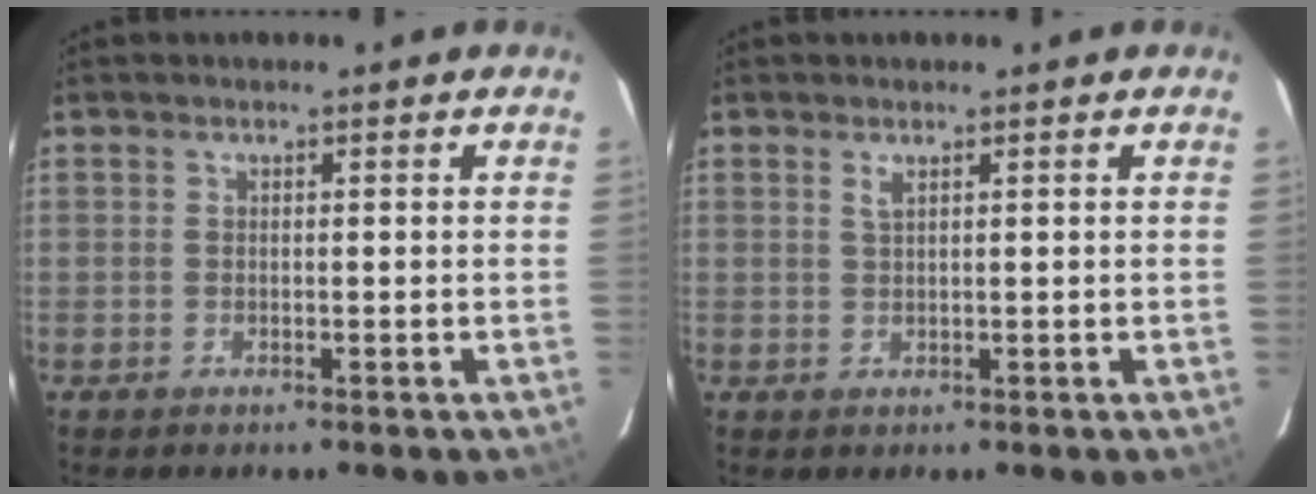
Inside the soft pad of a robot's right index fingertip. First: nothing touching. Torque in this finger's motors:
{"motor_torque": [0.20, 0.10, 0.15, 0.02]}